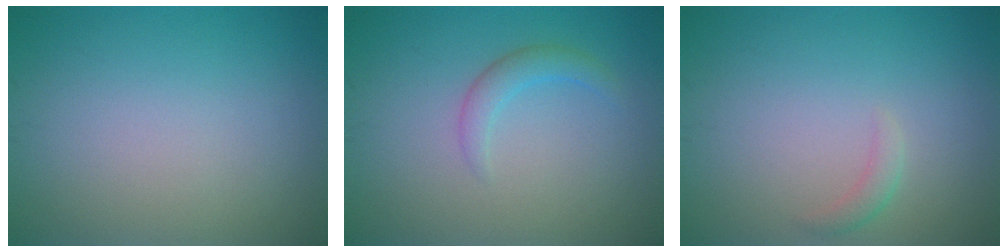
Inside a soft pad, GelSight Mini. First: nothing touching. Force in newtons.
{"total": 1.8, "press": 1.8, "slide": 0.0}
{"total": 1.1, "press": 1.1, "slide": 0.0}